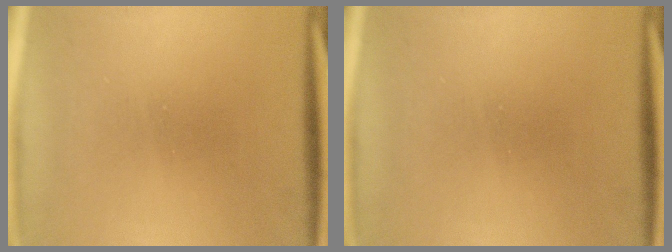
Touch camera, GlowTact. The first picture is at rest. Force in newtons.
{"total": 0.0}